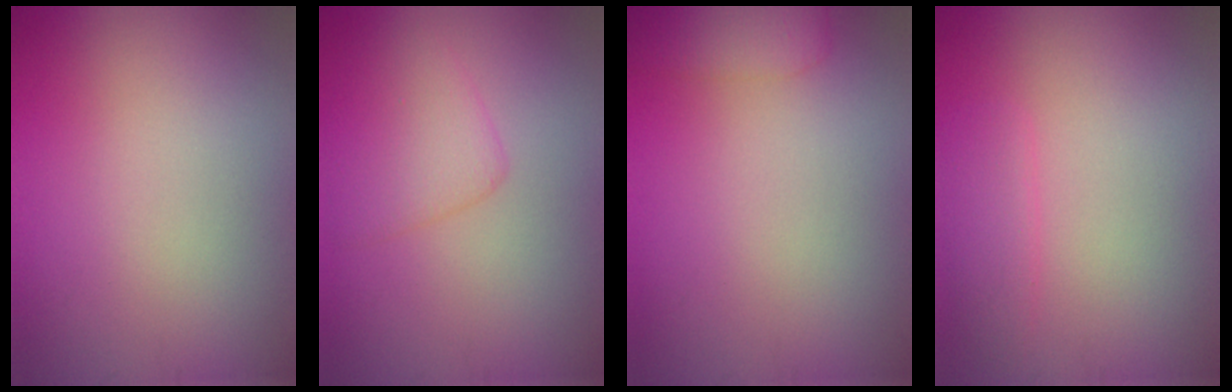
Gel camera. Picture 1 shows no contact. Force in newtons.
{"total": 3.4, "press": 3.4, "slide": 0.2}
{"total": 2.5, "press": 2.5, "slide": 0.2}
{"total": 1.8, "press": 1.8, "slide": 0.2}